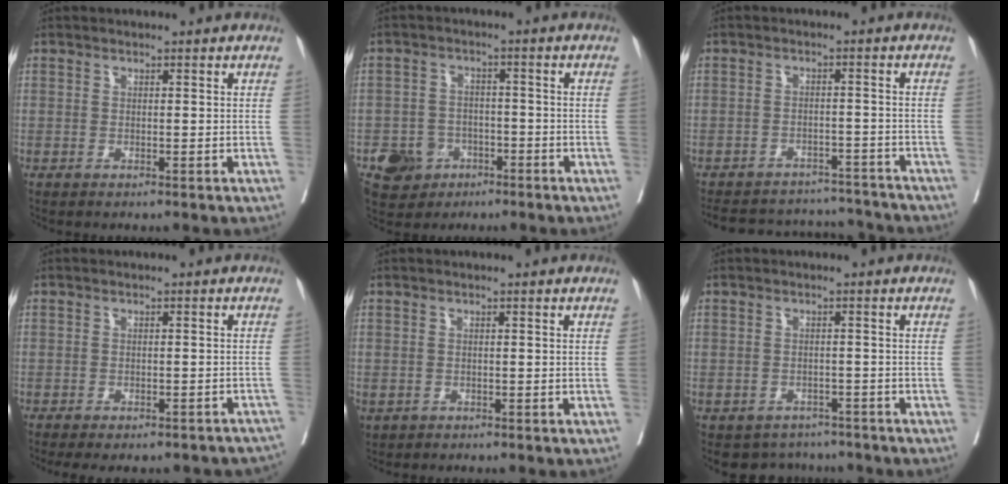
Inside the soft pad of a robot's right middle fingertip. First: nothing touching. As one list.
[{"total": 6.0, "force": [-3.2, 4.9, 1.4], "torque": [-0.025, 0.008, -0.047]}, {"total": 14.2, "force": [-13.5, 3.6, 2.9], "torque": [-0.059, 0.017, -0.174]}, {"total": 13.0, "force": [-11.4, 4.0, 4.9], "torque": [-0.078, 0.003, -0.121]}, {"total": 1.4, "force": [-0.7, 1.1, 0.4], "torque": [-0.014, -0.001, -0.006]}, {"total": 4.5, "force": [-3.9, 2.2, -0.1], "torque": [0.014, 0.011, -0.049]}]